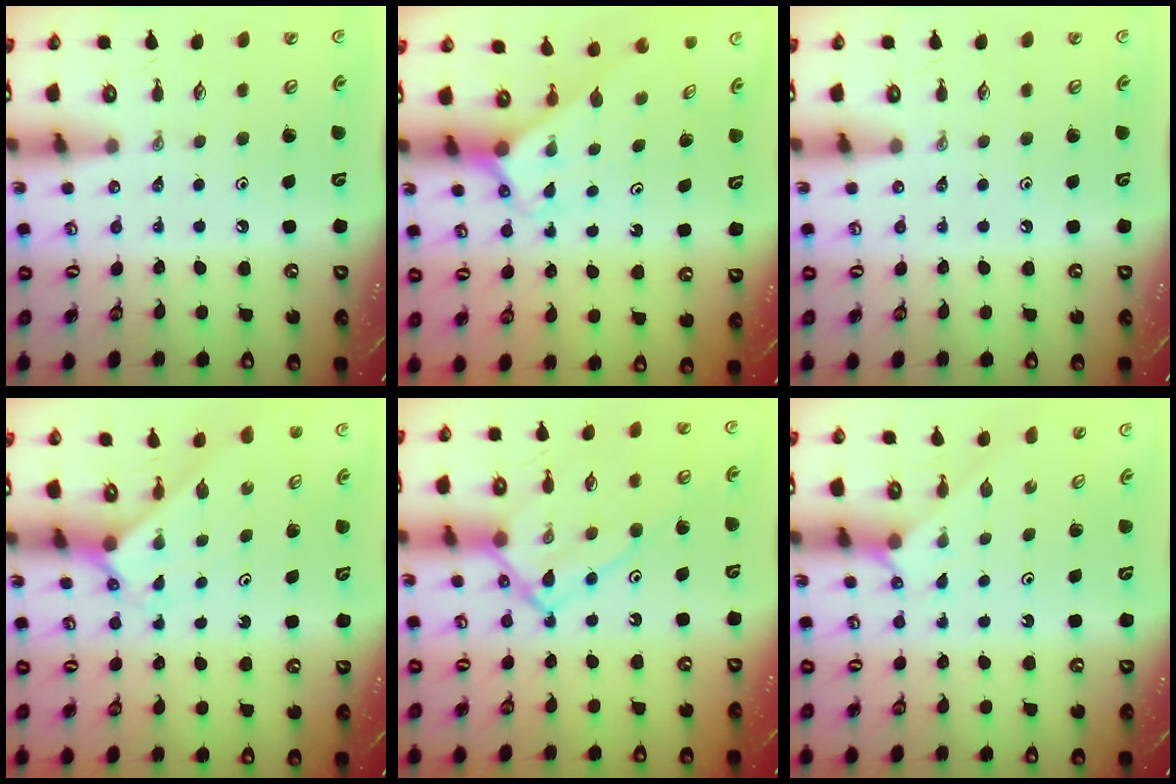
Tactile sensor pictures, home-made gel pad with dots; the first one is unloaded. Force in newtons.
{"total": 2.6, "press": 2.6, "slide": 0.2}
{"total": 0.0}
{"total": 2.4, "press": 2.4, "slide": 0.1}
{"total": 14.0, "press": 13.9, "slide": 1.7}
{"total": 2.1, "press": 2.1, "slide": 0.3}